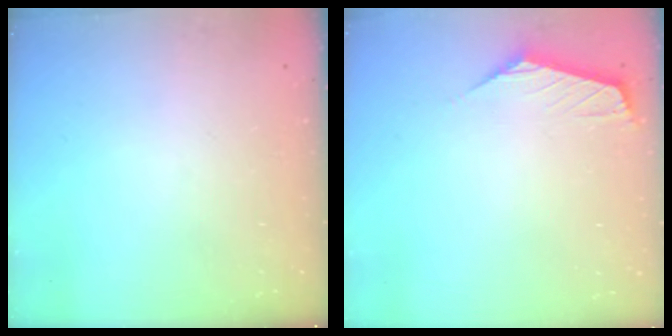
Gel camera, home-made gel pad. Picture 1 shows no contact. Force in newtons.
{"total": 0.9, "press": 0.9, "slide": 0.2}